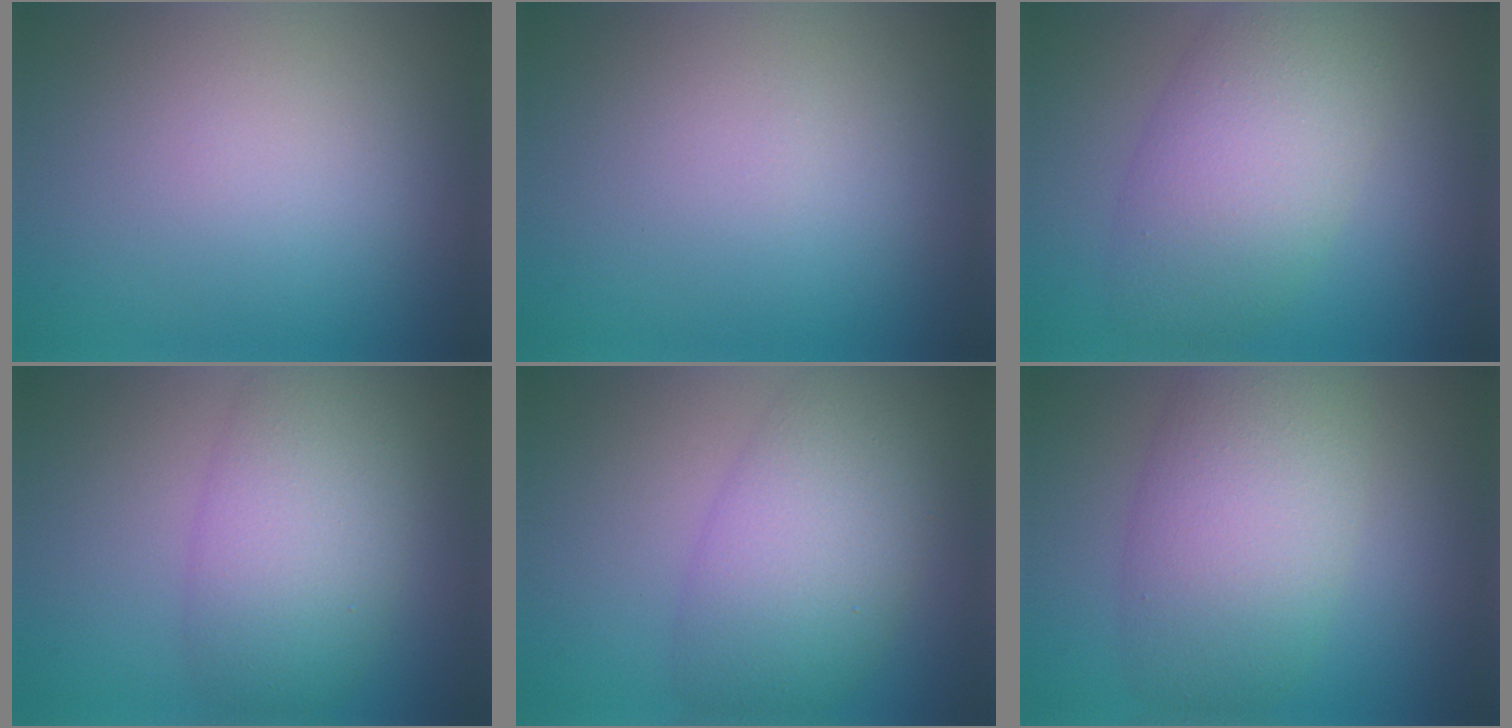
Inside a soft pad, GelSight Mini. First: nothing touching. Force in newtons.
{"total": 0.0}
{"total": 7.3, "press": 7.3, "slide": 0.5}
{"total": 7.1, "press": 7.1, "slide": 0.2}
{"total": 7.4, "press": 7.4, "slide": 0.3}
{"total": 8.0, "press": 8.0, "slide": 0.6}